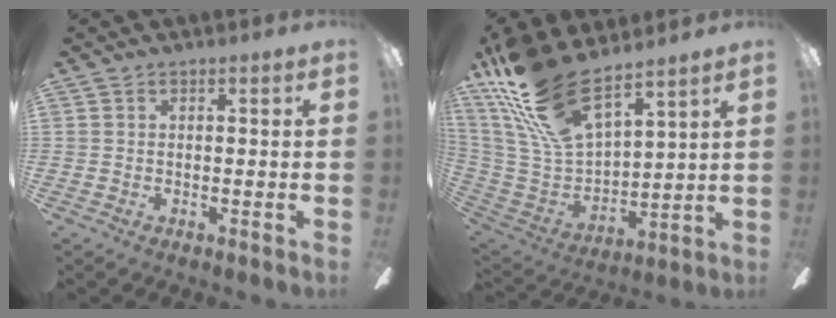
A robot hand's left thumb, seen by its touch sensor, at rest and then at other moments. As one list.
[{"total": 21.1, "force": [15.5, 7.6, 12.1], "torque": [-0.282, -0.099, 0.278]}]